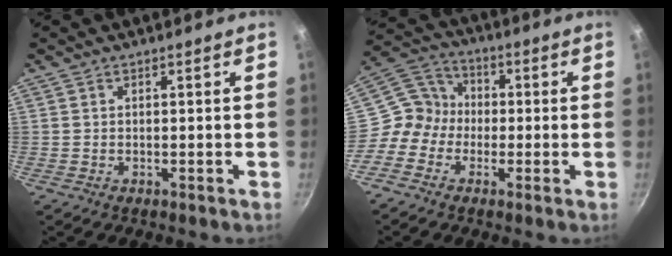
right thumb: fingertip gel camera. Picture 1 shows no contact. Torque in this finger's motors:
{"motor_torque": [-0.07, -0.39, -0.25, -0.19, -0.07]}